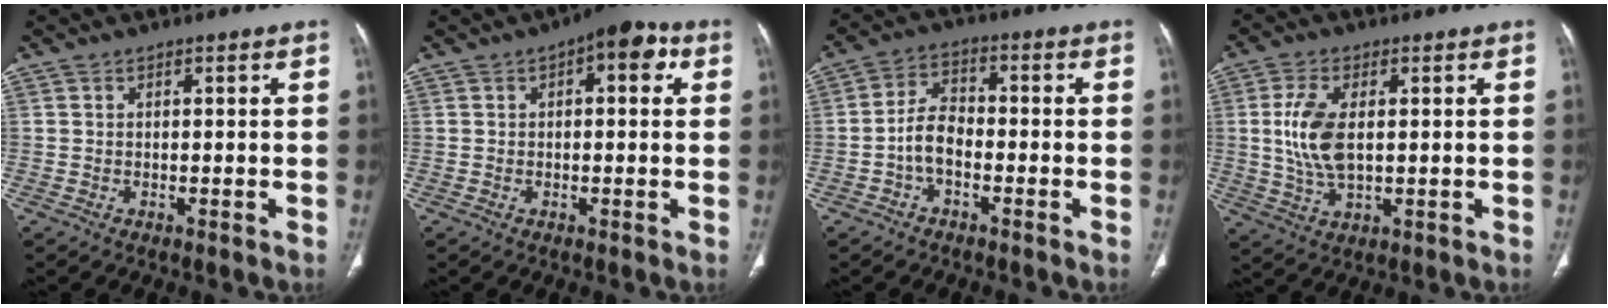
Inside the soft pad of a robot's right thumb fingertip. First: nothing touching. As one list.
[{"total": 7.0, "force": [2.5, 3.2, 5.7], "torque": [-0.052, 0.019, 0.022]}, {"total": 5.9, "force": [-2.0, 3.5, 4.2], "torque": [-0.073, 0.026, -0.048]}, {"total": 9.1, "force": [0.9, 4.7, 7.8], "torque": [-0.167, -0.007, 0.022]}]